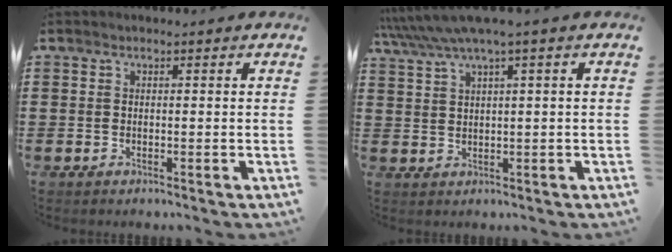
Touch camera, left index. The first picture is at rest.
{"total": 3.8, "force": [2.1, -0.1, 3.2], "torque": [-0.074, -0.011, 0.031]}